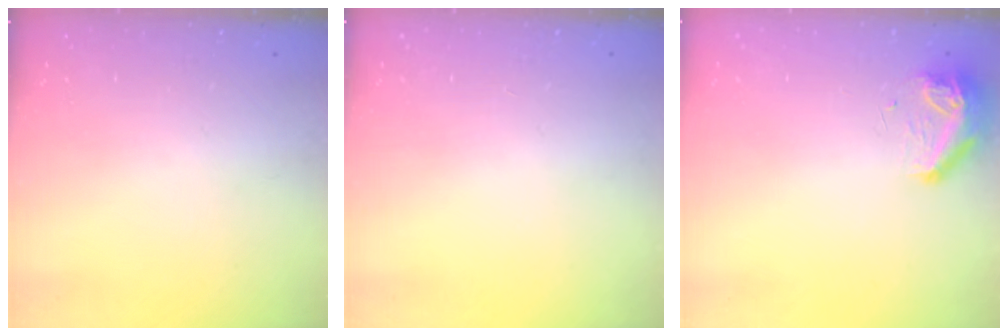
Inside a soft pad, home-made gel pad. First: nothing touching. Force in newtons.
{"total": 0.0}
{"total": 8.4, "press": 8.2, "slide": 1.9}